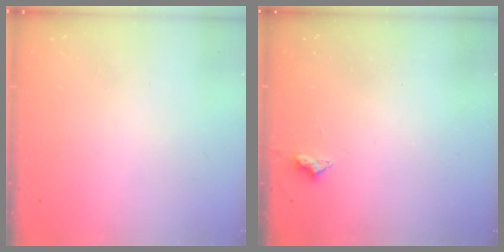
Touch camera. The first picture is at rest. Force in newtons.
{"total": 3.2, "press": 3.1, "slide": 0.5}